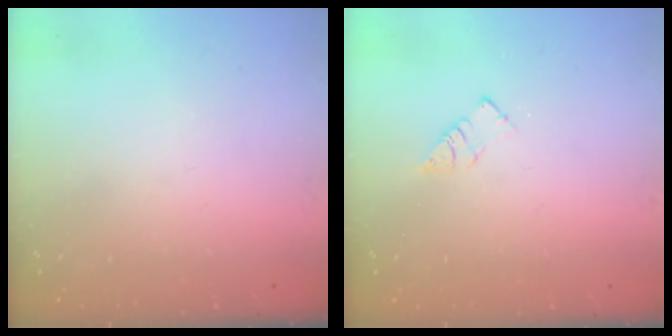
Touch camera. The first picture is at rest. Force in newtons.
{"total": 3.3, "press": 3.3, "slide": 0.3}